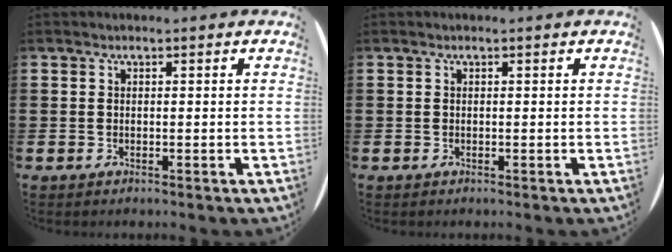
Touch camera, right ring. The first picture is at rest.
{"total": 0.0}